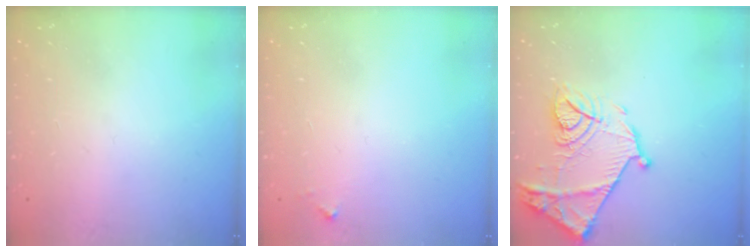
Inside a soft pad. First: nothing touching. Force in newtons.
{"total": 2.8, "press": 2.8, "slide": 0.2}
{"total": 16.5, "press": 16.4, "slide": 1.4}